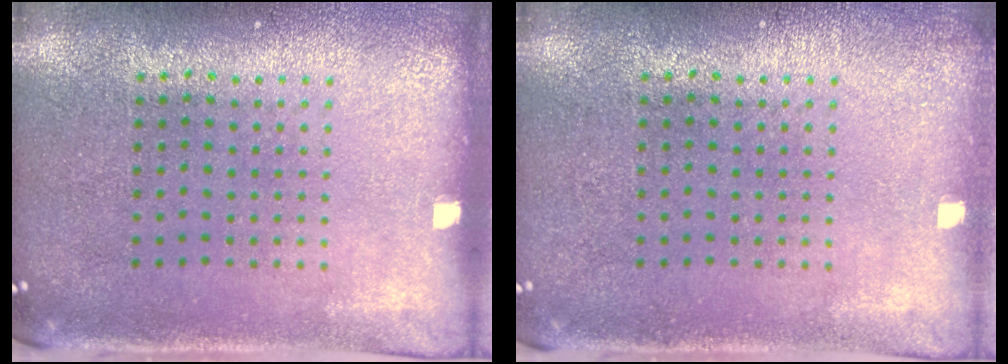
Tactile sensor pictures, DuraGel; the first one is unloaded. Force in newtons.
{"total": 0.5, "press": 0.5, "slide": 0.1}